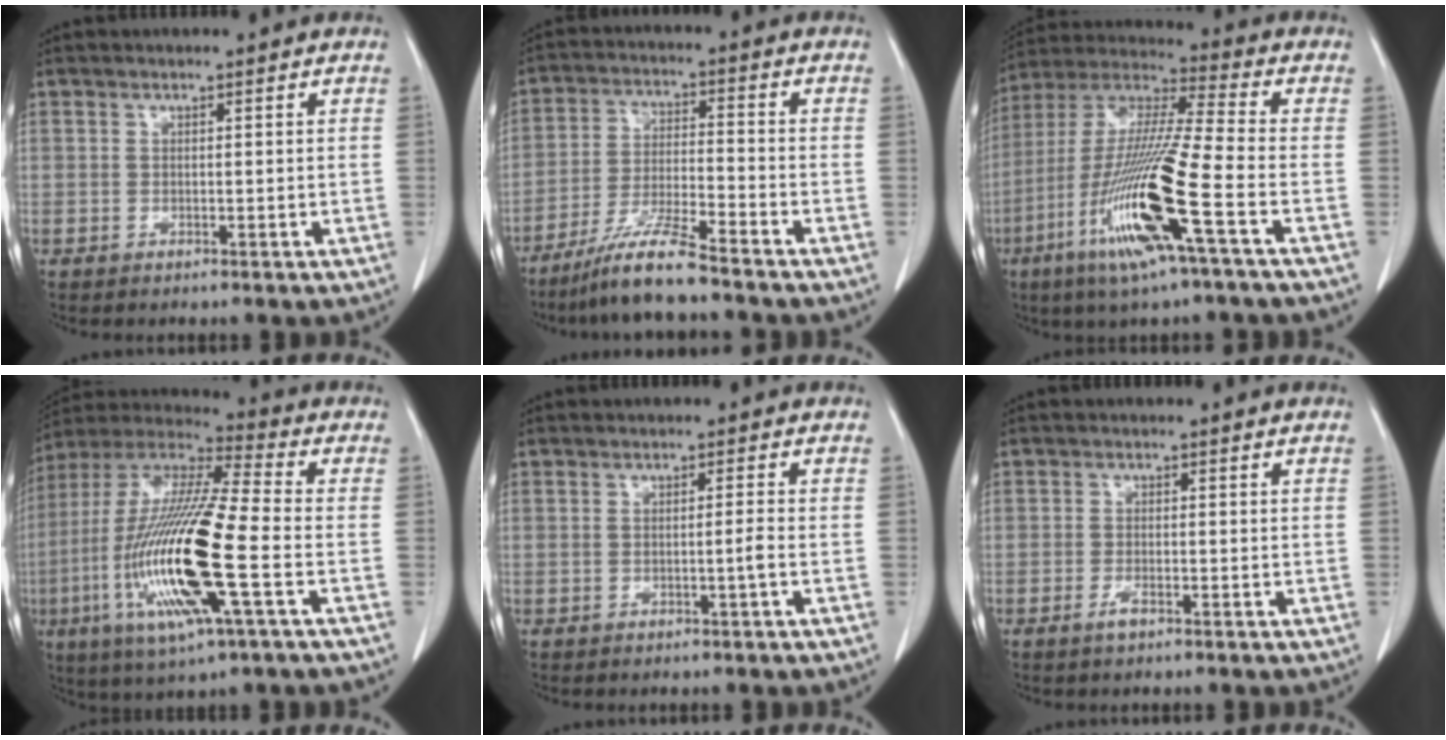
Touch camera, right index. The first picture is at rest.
{"total": 8.8, "force": [-7.1, -0.4, 5.2], "torque": [-0.103, -0.027, -0.137]}
{"total": 18.2, "force": [-7.2, 0.0, 16.8], "torque": [-0.356, -0.029, -0.144]}
{"total": 21.5, "force": [-5.6, 2.1, 20.7], "torque": [-0.449, -0.028, -0.108]}
{"total": 1.5, "force": [-0.5, -0.4, 1.3], "torque": [-0.021, -0.001, -0.009]}
{"total": 1.5, "force": [-1.0, 0.3, 1.1], "torque": [-0.025, -0.002, -0.018]}